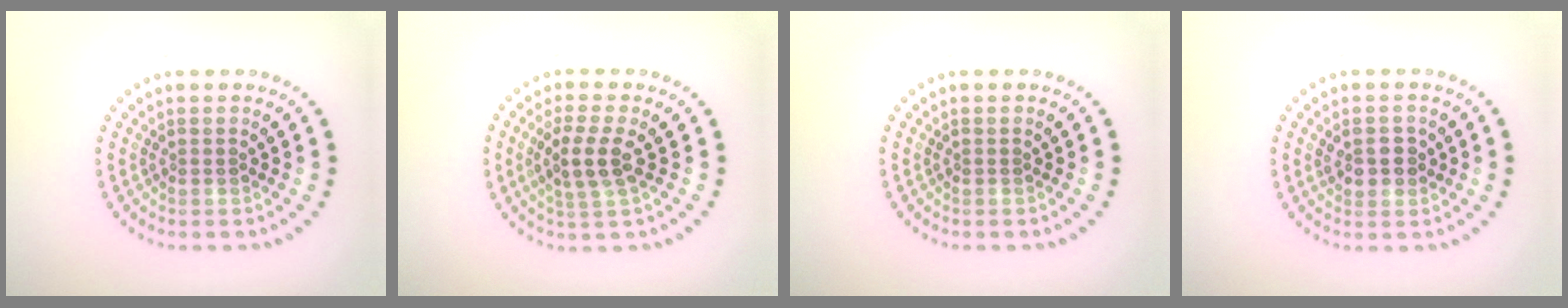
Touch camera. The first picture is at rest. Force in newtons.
{"total": 3.1, "press": 2.8, "slide": 1.3}
{"total": 0.0}
{"total": 2.6, "press": 2.5, "slide": 0.5}